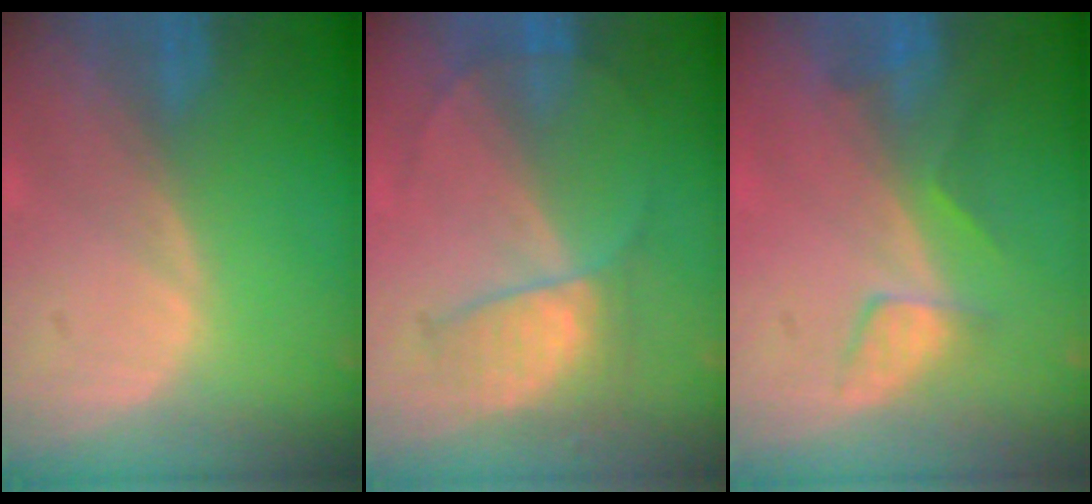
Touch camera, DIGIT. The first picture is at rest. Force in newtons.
{"total": 6.3, "press": 5.6, "slide": 2.8}
{"total": 3.9, "press": 3.7, "slide": 1.4}